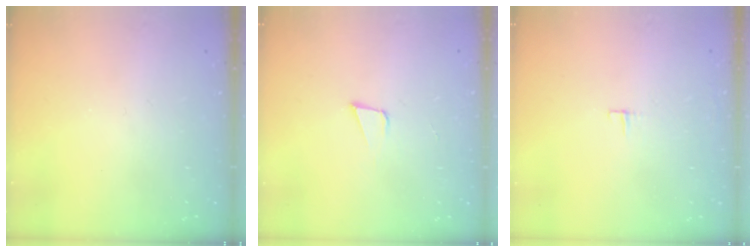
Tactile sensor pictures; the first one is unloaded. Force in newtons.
{"total": 3.1, "press": 1.7, "slide": 2.6}
{"total": 3.2, "press": 3.2, "slide": 0.3}